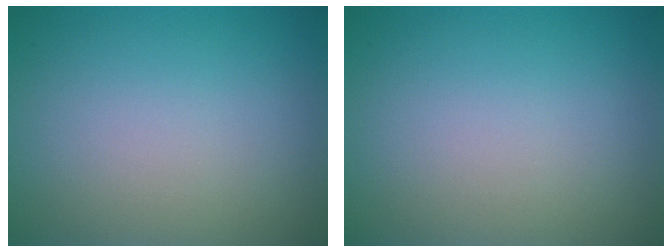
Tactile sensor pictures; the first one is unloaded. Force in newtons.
{"total": 0.0}